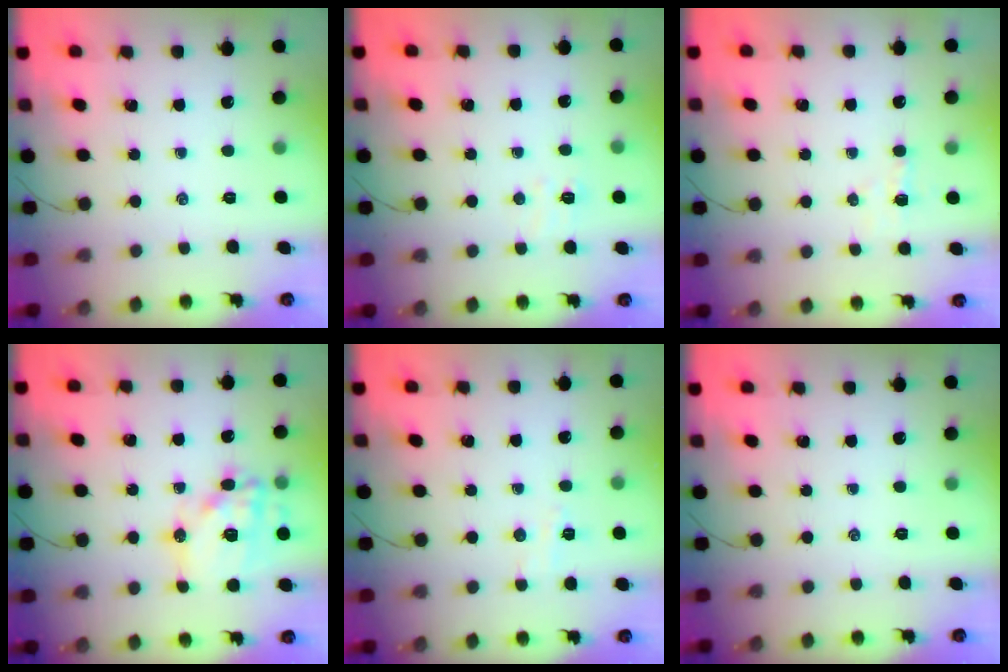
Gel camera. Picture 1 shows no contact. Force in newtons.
{"total": 5.2, "press": 5.1, "slide": 0.9}
{"total": 3.1, "press": 3.1, "slide": 0.5}
{"total": 17.1, "press": 16.7, "slide": 3.3}
{"total": 3.5, "press": 3.4, "slide": 0.9}
{"total": 0.0}